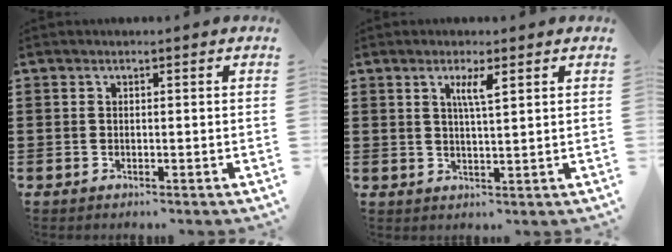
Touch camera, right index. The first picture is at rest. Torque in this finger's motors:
{"motor_torque": [0.50, 0.02, 0.21, 0.10]}